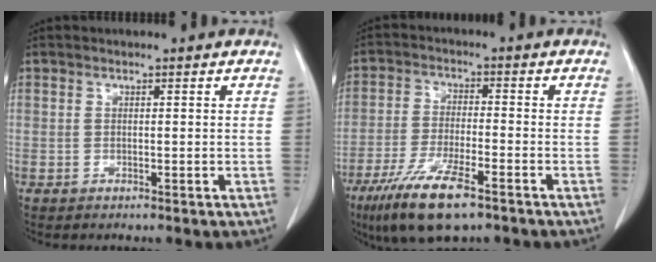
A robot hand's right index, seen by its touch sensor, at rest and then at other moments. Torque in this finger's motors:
{"motor_torque": [1.07, -1.07, 0.53, 0.18]}